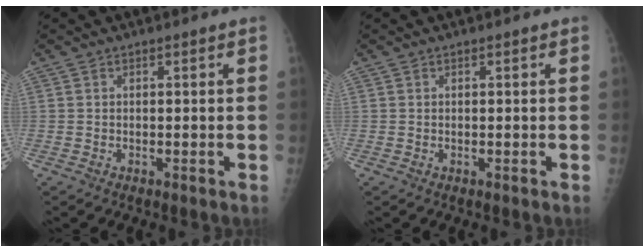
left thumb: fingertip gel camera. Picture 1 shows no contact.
{"total": 0.6, "force": [0.4, 0.2, 0.4], "torque": [-0.005, -0.001, 0.006]}